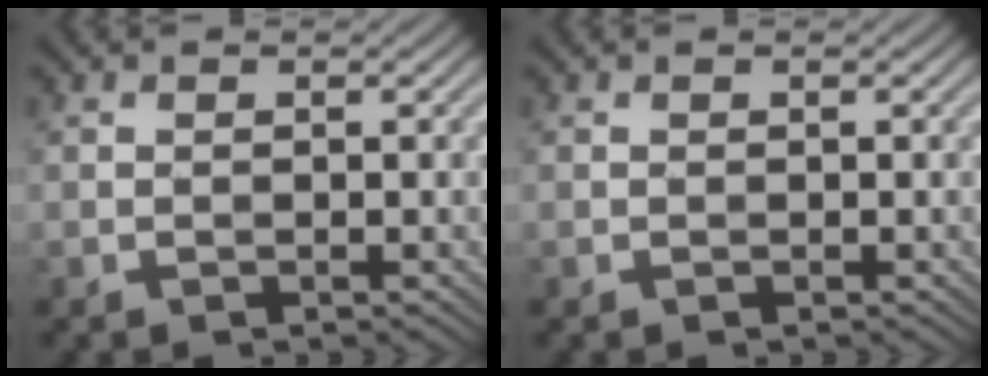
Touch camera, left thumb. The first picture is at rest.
{"total": 0.0}